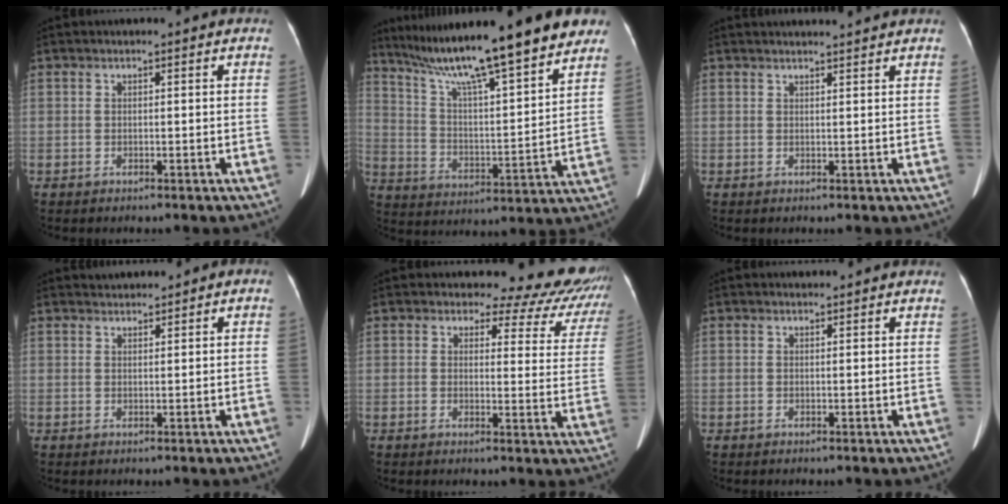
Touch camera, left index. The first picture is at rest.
{"total": 22.6, "force": [18.5, 1.7, 12.9], "torque": [-0.215, 0.001, 0.282]}
{"total": 6.1, "force": [5.8, -0.2, 1.7], "torque": [-0.023, 0.018, 0.065]}
{"total": 1.3, "force": [1.2, 0.5, 0.1], "torque": [-0.004, 0.015, 0.021]}
{"total": 11.7, "force": [11.0, 3.7, 1.3], "torque": [0.015, -0.057, 0.090]}
{"total": 1.1, "force": [1.0, 0.3, 0.1], "torque": [-0.012, 0.009, 0.017]}